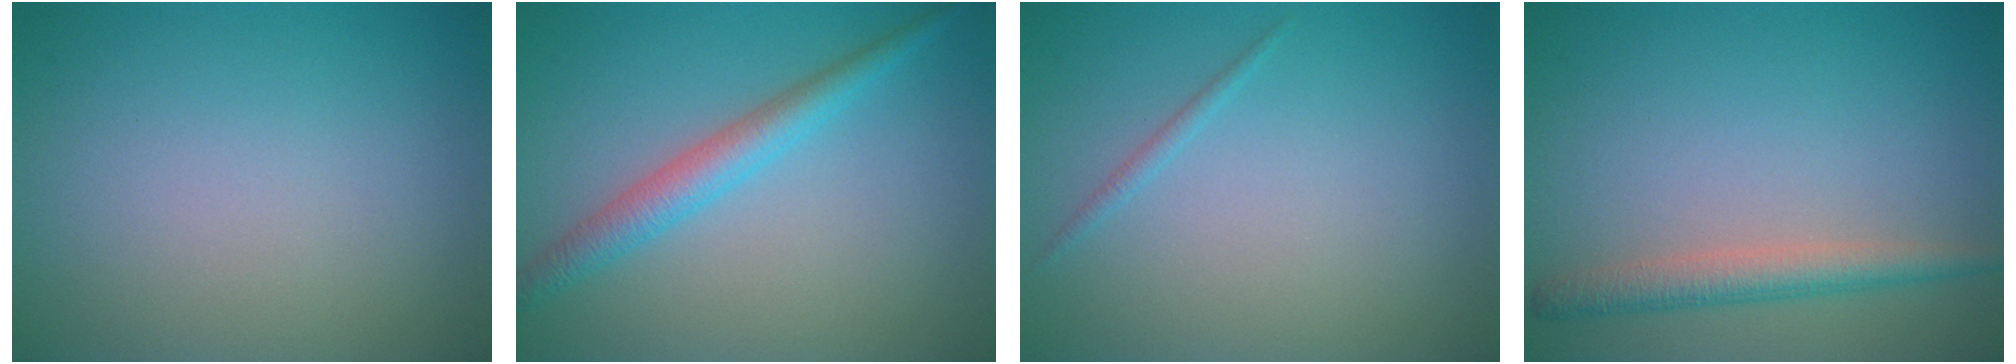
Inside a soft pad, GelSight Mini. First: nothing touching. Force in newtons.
{"total": 3.1, "press": 3.1, "slide": 0.1}
{"total": 0.7, "press": 0.7, "slide": 0.1}
{"total": 2.9, "press": 2.9, "slide": 0.1}